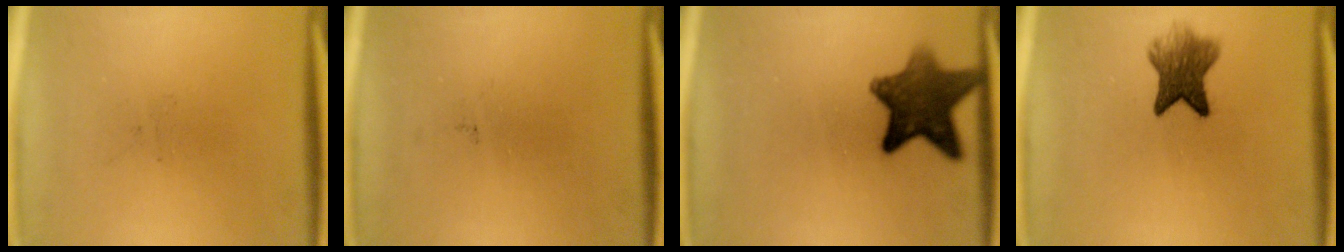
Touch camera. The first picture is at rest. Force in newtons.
{"total": 0.0}
{"total": 10.4}
{"total": 6.4}